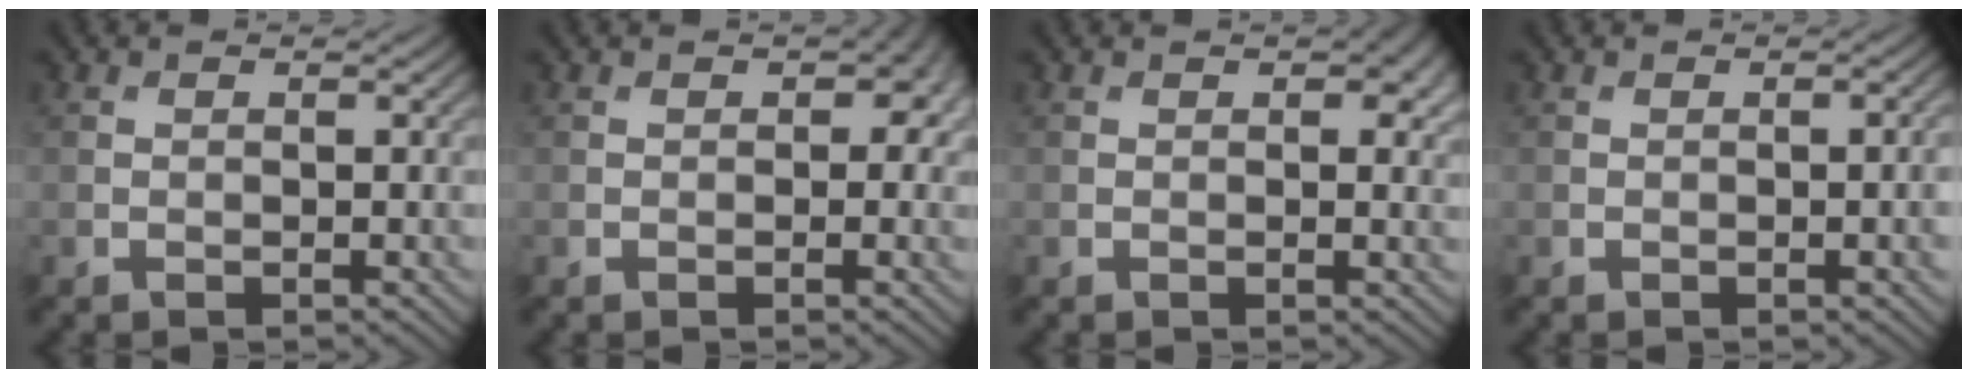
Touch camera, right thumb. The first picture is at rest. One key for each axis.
{"total": 2.9, "fx": 0.6, "fy": 2.1, "fz": 1.9, "tx": -0.024, "ty": -0.006, "tz": 0.009}
{"total": 2.5, "fx": 0.9, "fy": 1.2, "fz": 2.0, "tx": -0.024, "ty": -0.002, "tz": 0.014}
{"total": 2.5, "fx": -0.2, "fy": 0.6, "fz": 2.4, "tx": -0.031, "ty": 0.000, "tz": -0.004}